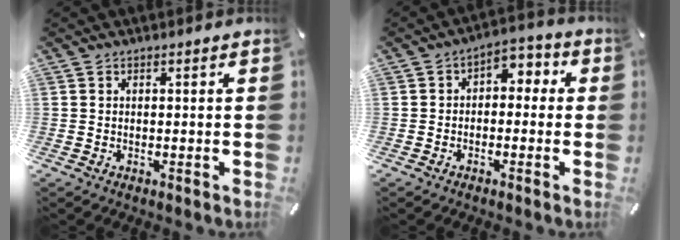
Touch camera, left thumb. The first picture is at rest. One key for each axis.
{"total": 3.8, "fx": -1.4, "fy": 2.9, "fz": 2.1, "tx": -0.030, "ty": 0.012, "tz": -0.033}